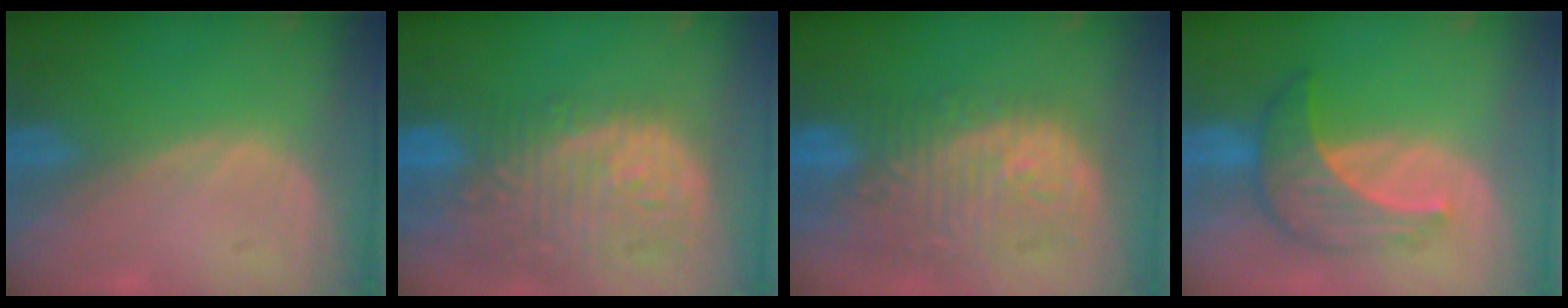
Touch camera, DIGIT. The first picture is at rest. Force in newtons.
{"total": 14.0, "press": 11.5, "slide": 7.9}
{"total": 12.1, "press": 10.8, "slide": 5.5}
{"total": 6.9, "press": 6.8, "slide": 1.0}